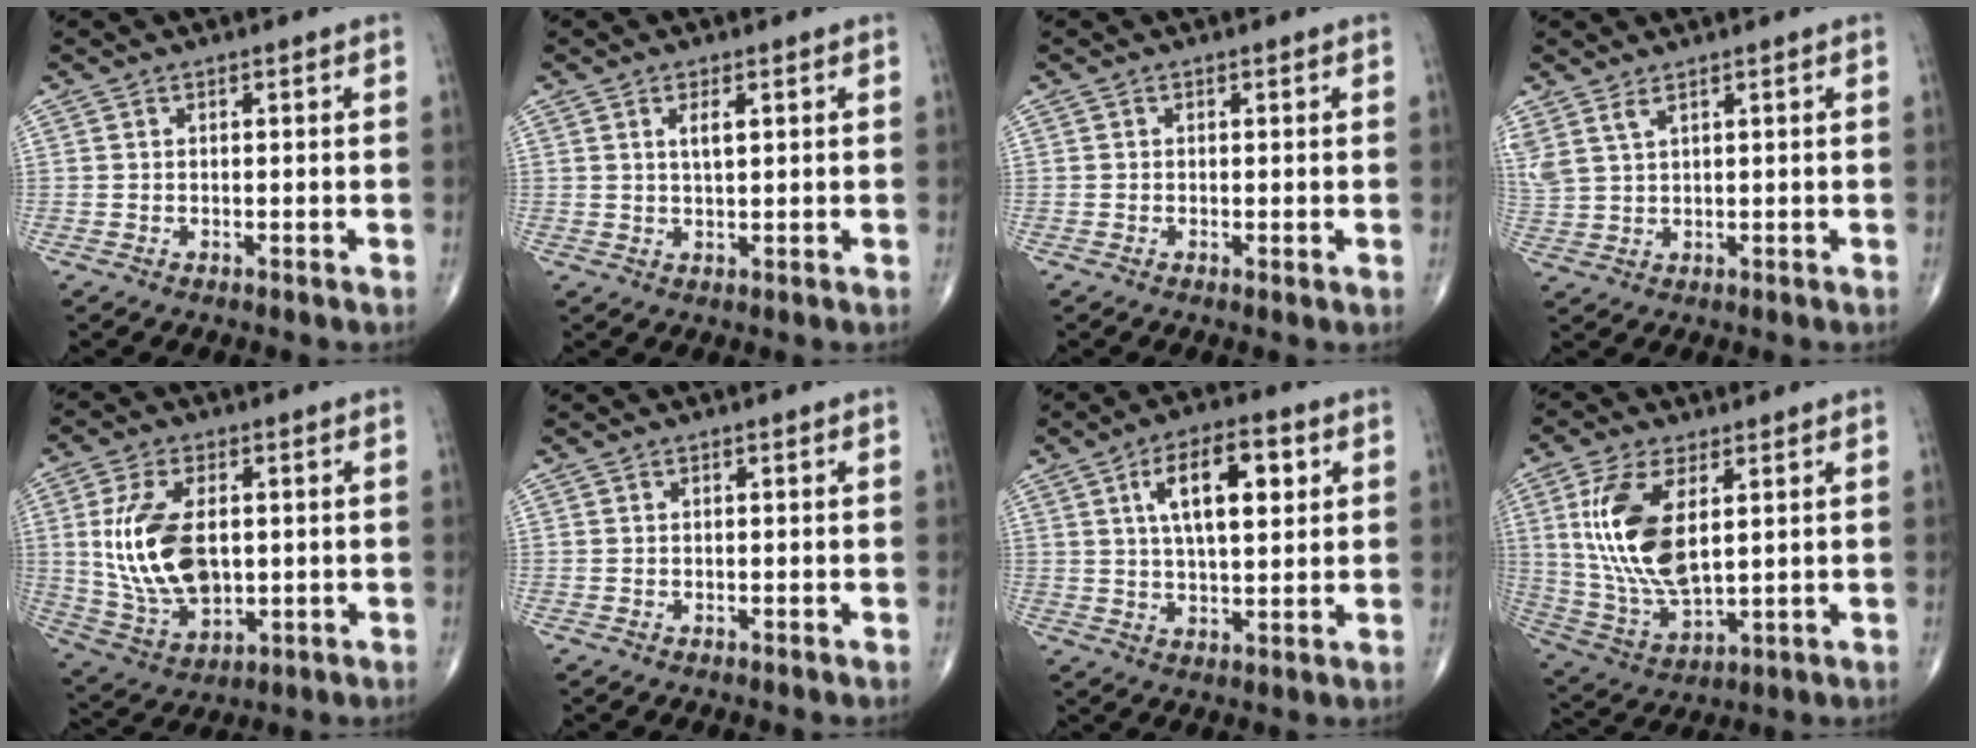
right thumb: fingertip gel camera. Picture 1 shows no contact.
{"total": 2.9, "force": [1.1, 0.9, 2.5], "torque": [-0.047, -0.006, 0.020]}
{"total": 0.6, "force": [-0.1, 0.2, 0.6], "torque": [-0.014, -0.003, -0.004]}
{"total": 4.7, "force": [3.0, 1.7, 3.1], "torque": [-0.078, -0.003, 0.071]}
{"total": 15.3, "force": [1.5, 8.7, 12.5], "torque": [-0.240, -0.011, 0.040]}
{"total": 0.0}
{"total": 12.4, "force": [4.0, 5.2, 10.5], "torque": [-0.160, -0.003, 0.065]}
{"total": 15.7, "force": [3.8, 7.3, 13.4], "torque": [-0.278, -0.019, 0.086]}